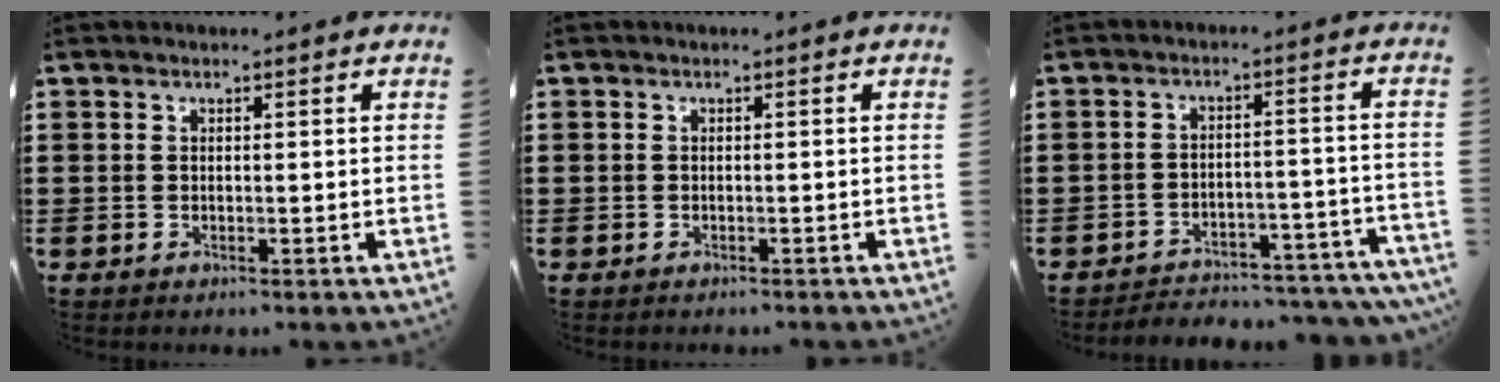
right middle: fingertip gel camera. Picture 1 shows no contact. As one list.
[{"total": 0.7, "force": [-0.5, 0.5, -0.1], "torque": [0.001, 0.003, -0.012]}, {"total": 4.1, "force": [-4.1, 0.5, 0.5], "torque": [-0.012, 0.008, -0.087]}]